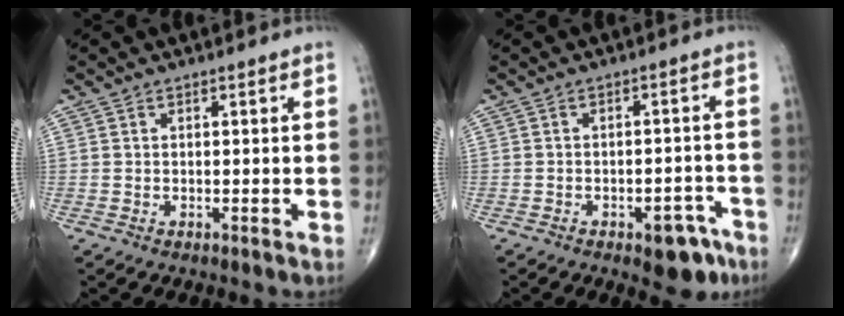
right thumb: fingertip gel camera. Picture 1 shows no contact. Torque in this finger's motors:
{"motor_torque": [3.66, 1.36, 0.33, -0.63, 0.01]}